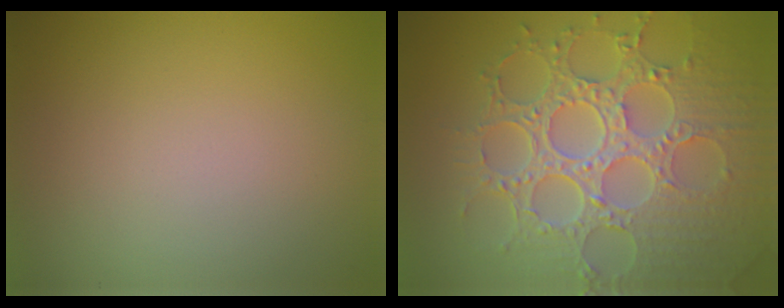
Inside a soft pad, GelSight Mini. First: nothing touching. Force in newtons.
{"total": 8.8, "press": 6.6, "slide": 5.9}